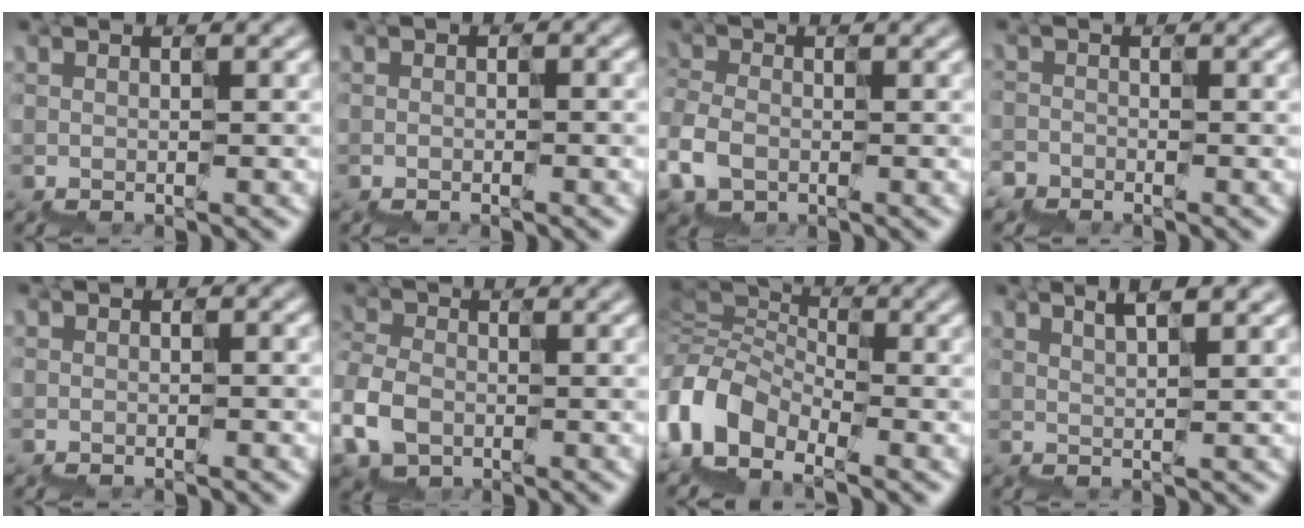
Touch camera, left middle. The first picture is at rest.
{"total": 0.8, "force": [-0.7, -0.1, -0.3], "torque": [-0.001, -0.003, -0.013]}
{"total": 2.0, "force": [-1.9, 0.7, 0.1], "torque": [-0.017, -0.005, -0.035]}
{"total": 2.1, "force": [-1.3, -0.2, -1.6], "torque": [0.028, -0.013, -0.032]}
{"total": 0.5, "force": [-0.5, 0.0, -0.1], "torque": [-0.002, -0.002, -0.009]}
{"total": 2.8, "force": [-2.4, 1.5, 0.5], "torque": [-0.030, -0.006, -0.048]}
{"total": 5.4, "force": [-4.9, 2.3, 0.2], "torque": [-0.020, -0.003, -0.113]}
{"total": 2.1, "force": [1.8, 0.2, 1.2], "torque": [-0.026, 0.008, 0.027]}